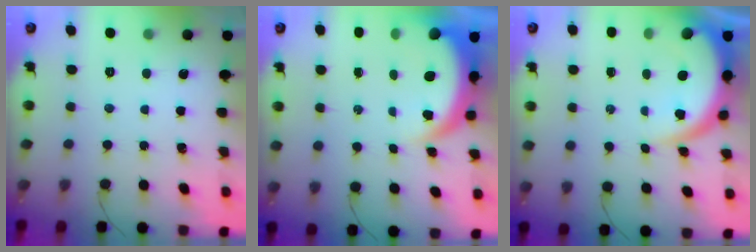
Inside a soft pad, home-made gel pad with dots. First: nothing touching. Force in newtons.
{"total": 7.7, "press": 7.6, "slide": 1.0}
{"total": 7.5, "press": 7.5, "slide": 0.5}